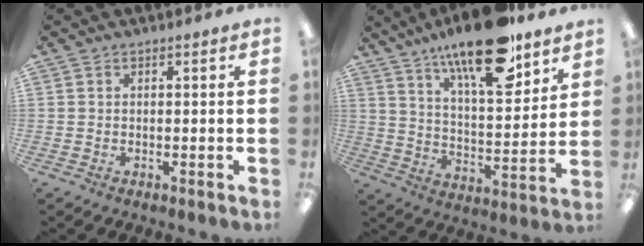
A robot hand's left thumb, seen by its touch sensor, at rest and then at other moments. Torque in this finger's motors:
{"motor_torque": [0.74, 0.15, 1.68, -1.09, 0.16]}